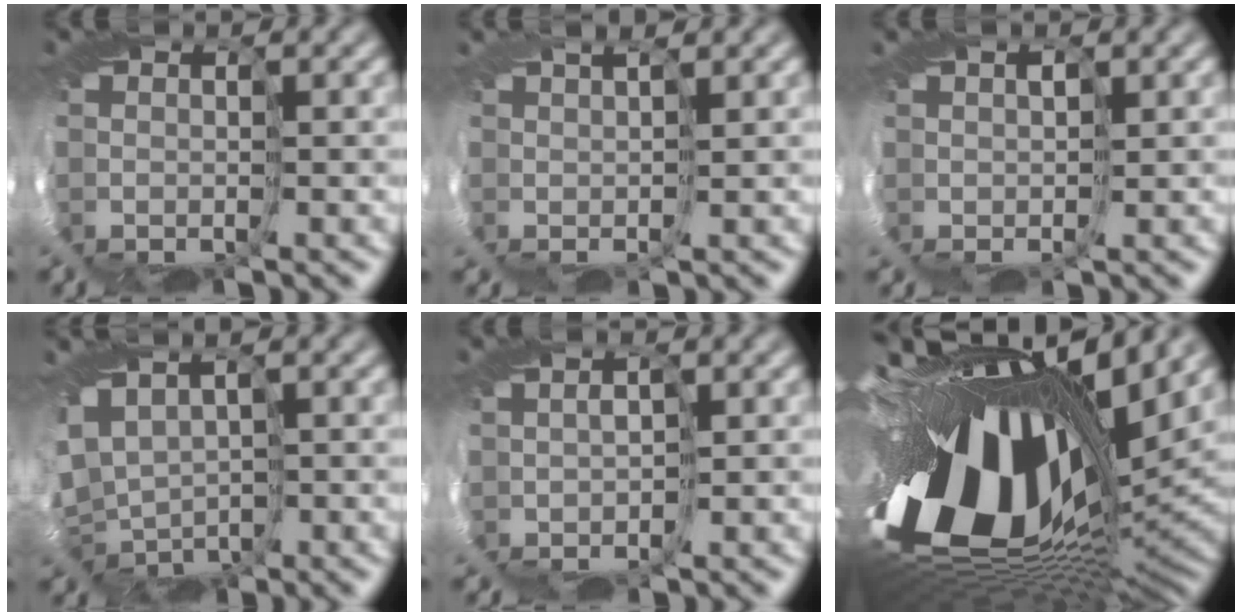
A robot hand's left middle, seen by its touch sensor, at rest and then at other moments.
{"total": 2.8, "force": [1.8, -2.0, -0.7], "torque": [0.018, 0.026, 0.003]}
{"total": 1.6, "force": [0.9, -0.9, -0.9], "torque": [0.025, 0.017, 0.005]}
{"total": 4.2, "force": [-1.2, 2.8, 2.9], "torque": [-0.050, -0.017, -0.007]}
{"total": 0.5, "force": [0.5, 0.1, 0.0], "torque": [0.016, 0.013, -0.013]}
{"total": 15.5, "force": [1.5, 7.0, 13.7], "torque": [-0.241, -0.064, 0.022]}